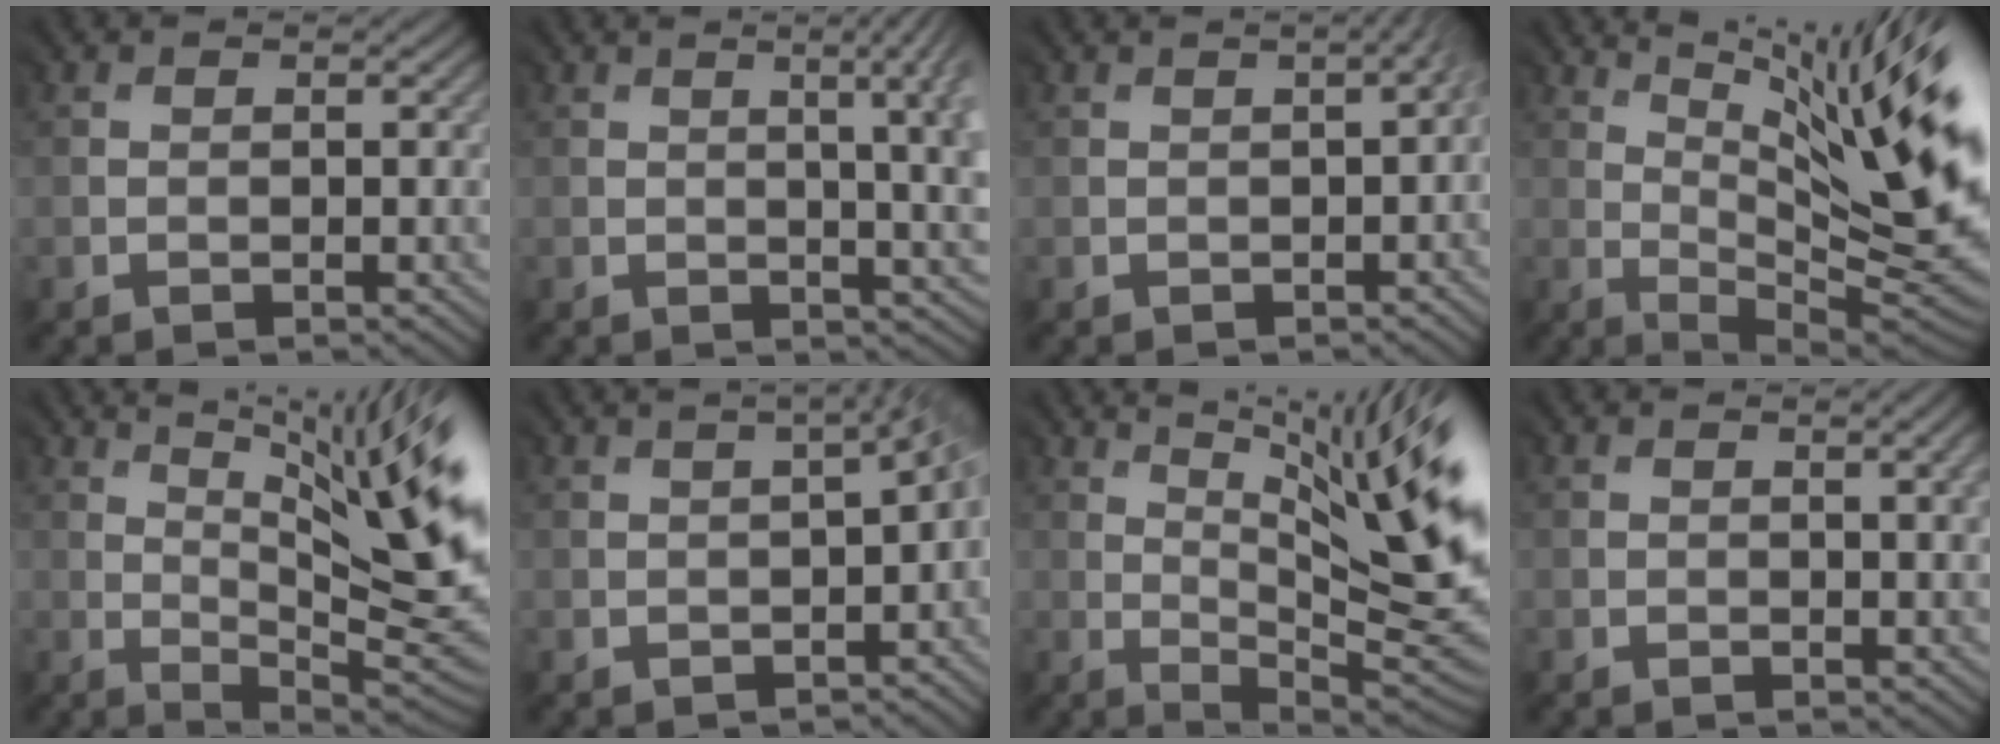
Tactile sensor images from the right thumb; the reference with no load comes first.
{"total": 8.4, "force": [0.9, 3.1, 7.7], "torque": [-0.055, 0.036, 0.003]}
{"total": 0.8, "force": [-0.4, -0.2, 0.6], "torque": [0.010, 0.006, 0.003]}
{"total": 15.0, "force": [5.6, 2.7, 13.6], "torque": [-0.179, 0.015, 0.108]}
{"total": 11.8, "force": [4.1, 1.9, 10.9], "torque": [-0.149, 0.021, 0.081]}
{"total": 3.0, "force": [-0.9, 0.6, 2.8], "torque": [-0.013, 0.002, -0.007]}
{"total": 12.4, "force": [4.5, 2.1, 11.4], "torque": [-0.152, 0.021, 0.088]}
{"total": 0.9, "force": [0.4, -0.5, 0.7], "torque": [-0.012, 0.001, 0.007]}